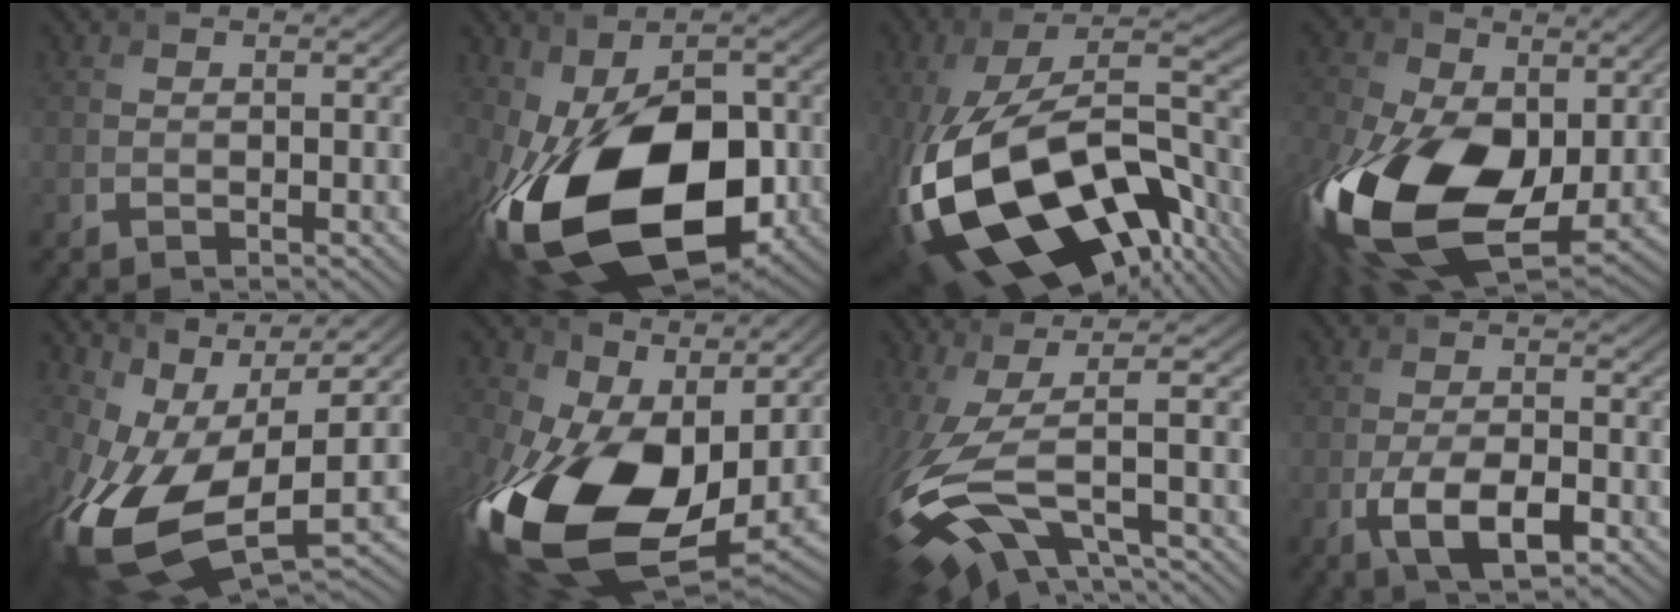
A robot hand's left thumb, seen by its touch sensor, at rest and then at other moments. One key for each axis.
{"total": 19.0, "fx": -4.6, "fy": 10.6, "fz": 15.1, "tx": -0.285, "ty": -0.032, "tz": -0.069}
{"total": 20.2, "fx": -7.3, "fy": 9.4, "fz": 16.3, "tx": -0.336, "ty": -0.033, "tz": -0.098}
{"total": 20.6, "fx": -3.2, "fy": 12.9, "fz": 15.7, "tx": -0.354, "ty": -0.057, "tz": -0.029}
{"total": 15.4, "fx": 0.0, "fy": 7.0, "fz": 13.7, "tx": -0.285, "ty": -0.023, "tz": 0.018}
{"total": 19.9, "fx": -0.3, "fy": 12.8, "fz": 15.2, "tx": -0.334, "ty": -0.071, "tz": 0.023}
{"total": 12.8, "fx": -3.4, "fy": 3.7, "fz": 11.7, "tx": -0.261, "ty": 0.001, "tz": -0.052}
{"total": 6.1, "fx": -2.5, "fy": 2.4, "fz": 5.0, "tx": -0.101, "ty": -0.001, "tz": -0.046}